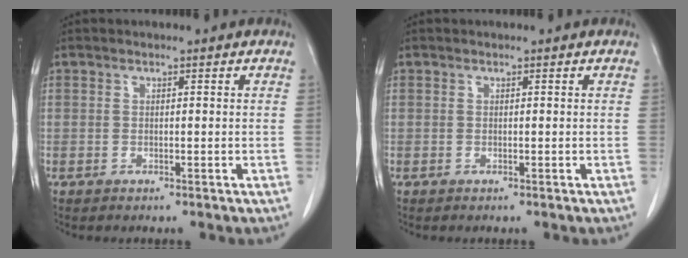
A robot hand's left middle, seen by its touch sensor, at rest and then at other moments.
{"total": 0.0}